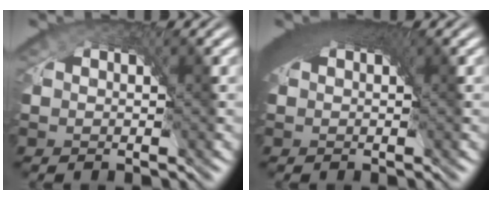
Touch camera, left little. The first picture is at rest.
{"total": 5.9, "force": [1.6, 3.4, 4.6], "torque": [-0.081, -0.005, 0.021]}